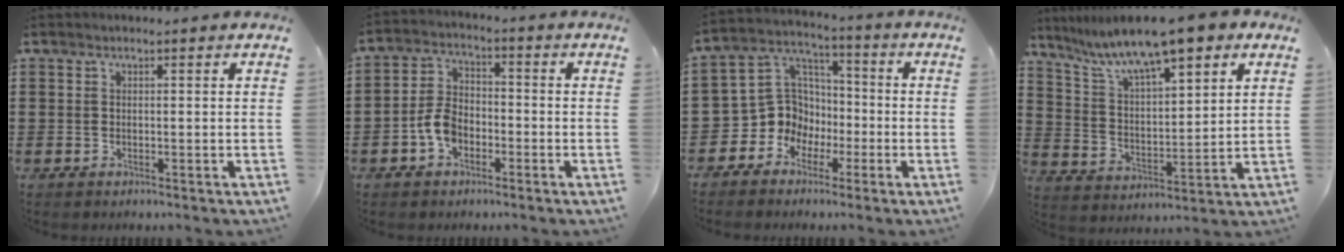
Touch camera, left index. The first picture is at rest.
{"total": 5.6, "force": [-2.4, 3.6, 3.6], "torque": [-0.091, 0.004, -0.051]}
{"total": 9.0, "force": [-2.5, 8.2, 2.5], "torque": [-0.100, 0.001, -0.051]}
{"total": 10.3, "force": [8.1, 1.5, 6.2], "torque": [-0.148, -0.027, 0.137]}